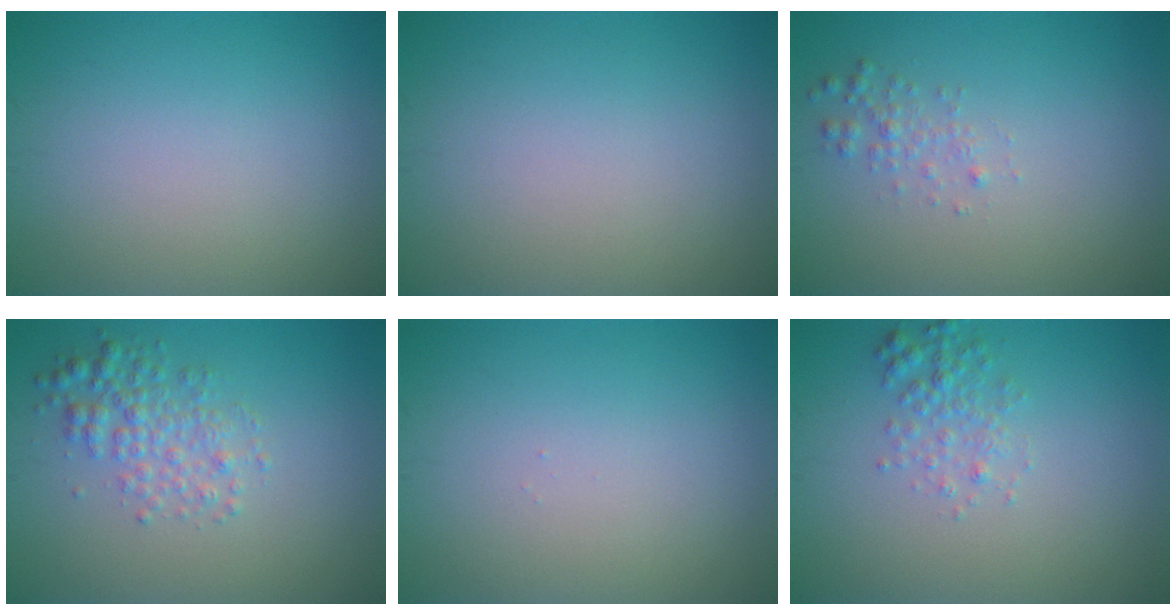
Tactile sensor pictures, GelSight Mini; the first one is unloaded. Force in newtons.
{"total": 0.0}
{"total": 1.3, "press": 1.3, "slide": 0.0}
{"total": 2.9, "press": 2.9, "slide": 0.0}
{"total": 0.0}
{"total": 2.0, "press": 2.0, "slide": 0.1}